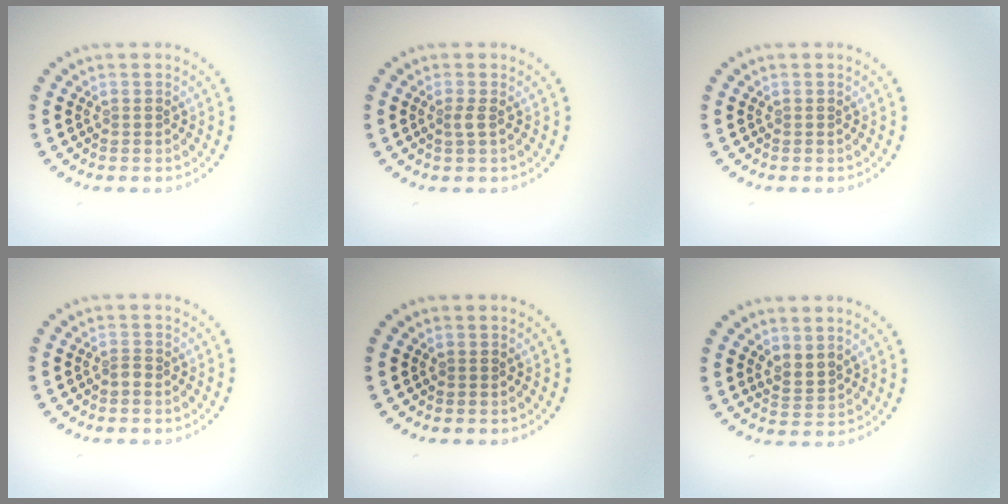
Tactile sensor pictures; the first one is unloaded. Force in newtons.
{"total": 0.9, "press": 0.6, "slide": 0.7}
{"total": 0.0}
{"total": 0.9, "press": 0.6, "slide": 0.7}
{"total": 0.0}
{"total": 1.7, "press": 1.4, "slide": 1.1}